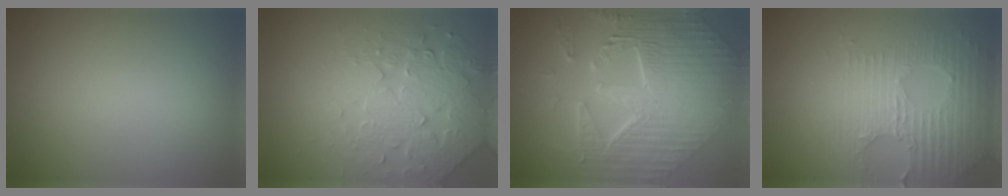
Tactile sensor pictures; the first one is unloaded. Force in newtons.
{"total": 5.0, "press": 4.8, "slide": 1.5}
{"total": 10.4, "press": 7.3, "slide": 7.4}
{"total": 4.3, "press": 4.0, "slide": 1.5}